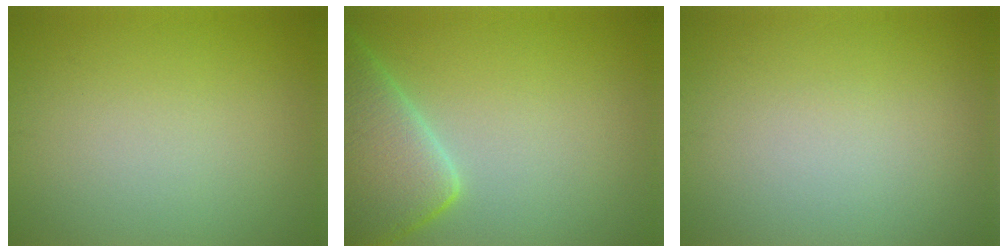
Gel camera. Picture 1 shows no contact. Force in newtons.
{"total": 7.4, "press": 7.4, "slide": 0.6}
{"total": 0.0}